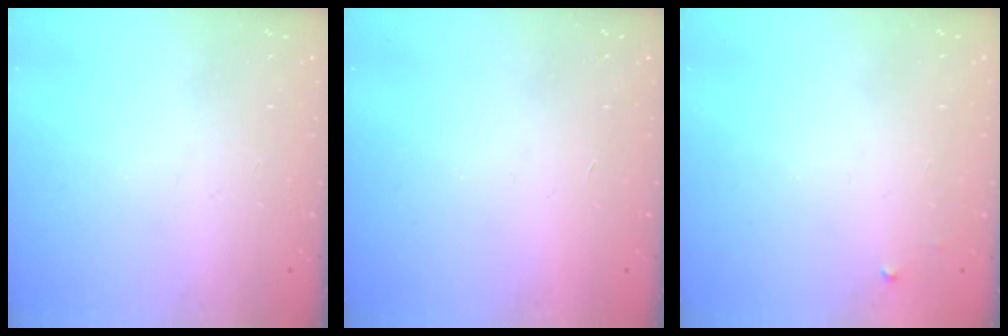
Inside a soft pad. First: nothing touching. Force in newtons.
{"total": 1.8, "press": 1.8, "slide": 0.1}
{"total": 2.5, "press": 2.5, "slide": 0.4}